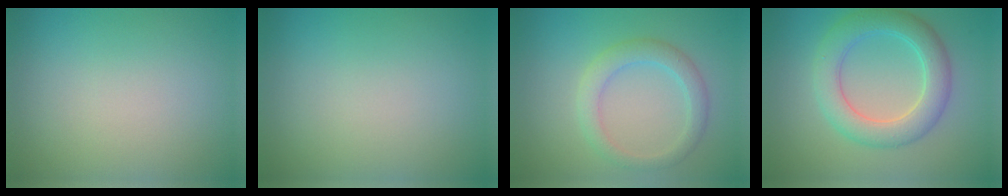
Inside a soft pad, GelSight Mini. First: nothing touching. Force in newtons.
{"total": 0.0}
{"total": 2.9, "press": 2.9, "slide": 0.2}
{"total": 5.3, "press": 5.3, "slide": 0.2}